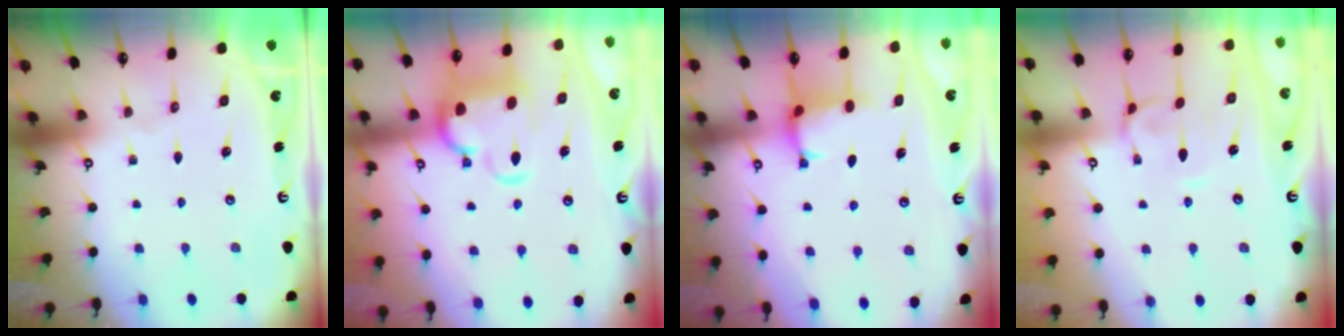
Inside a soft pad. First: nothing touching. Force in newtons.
{"total": 6.4, "press": 6.2, "slide": 1.7}
{"total": 1.3, "press": 1.2, "slide": 0.3}
{"total": 2.3, "press": 2.2, "slide": 0.6}